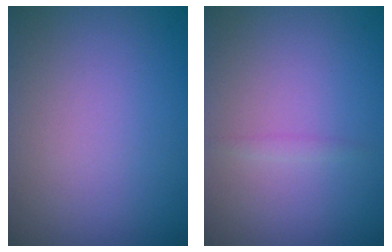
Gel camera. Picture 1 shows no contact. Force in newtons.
{"total": 0.7, "press": 0.7, "slide": 0.0}